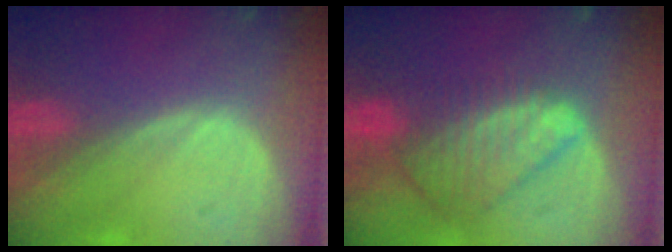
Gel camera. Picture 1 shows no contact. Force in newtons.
{"total": 8.9, "press": 7.6, "slide": 4.5}